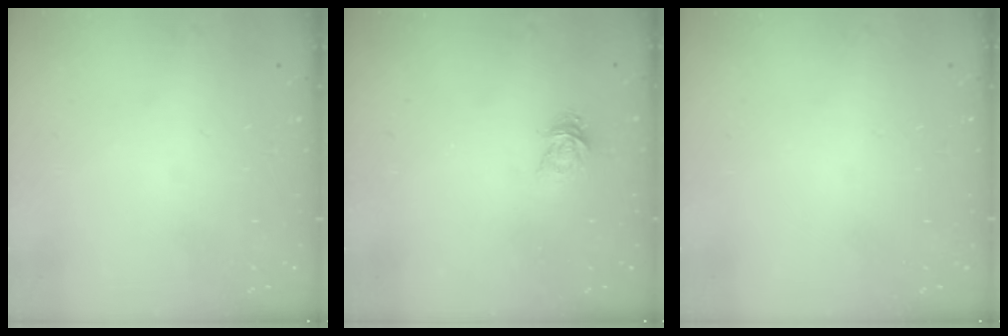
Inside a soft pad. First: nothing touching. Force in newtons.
{"total": 3.2, "press": 3.2, "slide": 0.2}
{"total": 0.0}